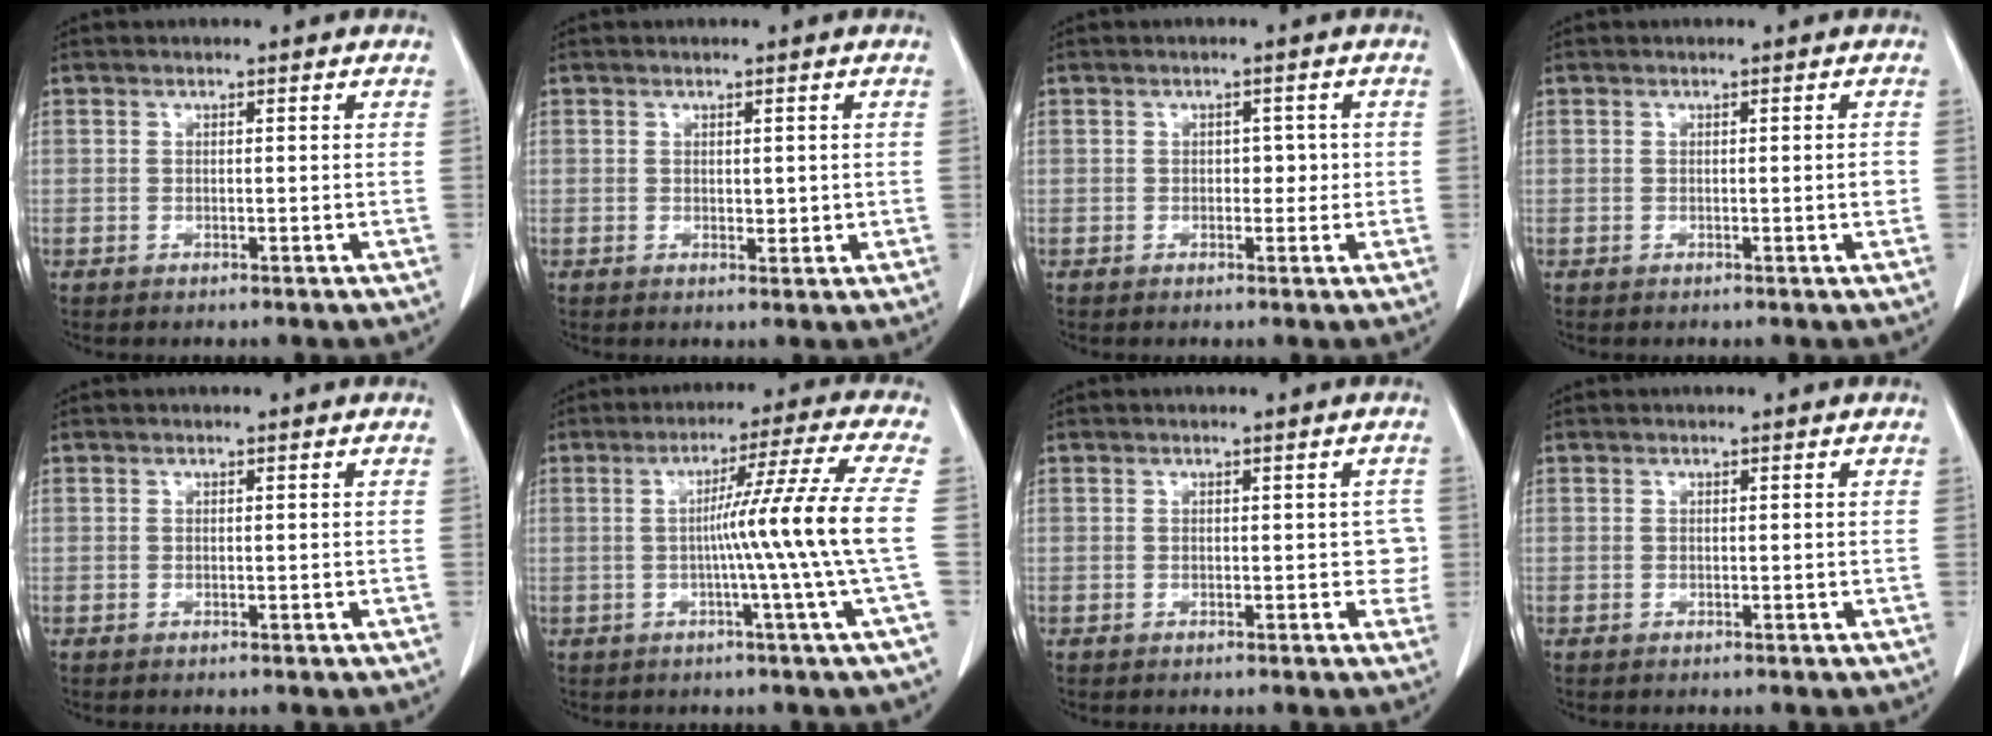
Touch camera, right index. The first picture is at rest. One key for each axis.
{"total": 1.7, "fx": 0.2, "fy": 1.1, "fz": 1.3, "tx": -0.014, "ty": -0.004, "tz": 0.007}
{"total": 2.0, "fx": -0.1, "fy": 1.4, "fz": 1.4, "tx": -0.011, "ty": 0.006, "tz": -0.003}
{"total": 1.1, "fx": -0.2, "fy": 0.0, "fz": 1.1, "tx": -0.014, "ty": -0.001, "tz": -0.001}
{"total": 0.0}
{"total": 11.1, "fx": -1.1, "fy": -3.3, "fz": 10.5, "tx": -0.159, "ty": 0.001, "tz": -0.015}
{"total": 2.2, "fx": 0.0, "fy": 1.5, "fz": 1.5, "tx": -0.004, "ty": 0.013, "tz": -0.002}
{"total": 0.0}